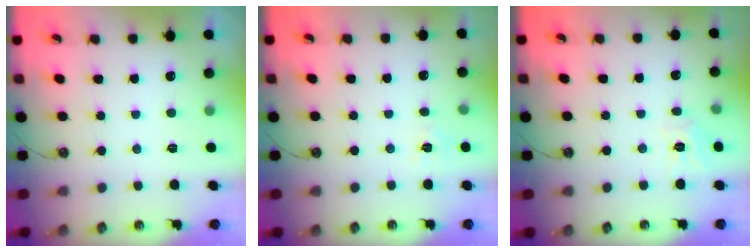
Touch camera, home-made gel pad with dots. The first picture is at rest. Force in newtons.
{"total": 6.2, "press": 6.2, "slide": 0.7}
{"total": 5.3, "press": 5.3, "slide": 0.5}